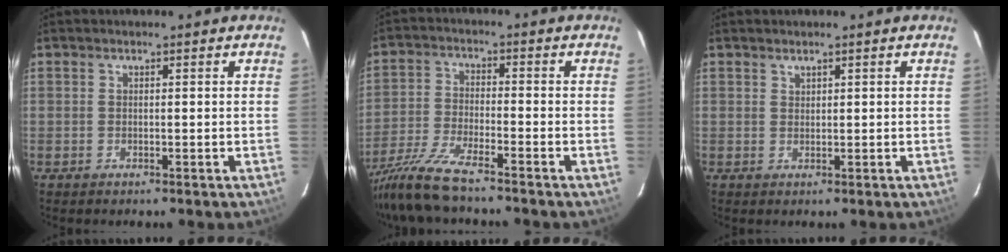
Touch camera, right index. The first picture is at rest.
{"total": 10.7, "force": [-9.2, 0.4, 5.4], "torque": [-0.124, -0.022, -0.178]}
{"total": 0.7, "force": [0.7, 0.2, 0.0], "torque": [0.000, 0.001, 0.015]}